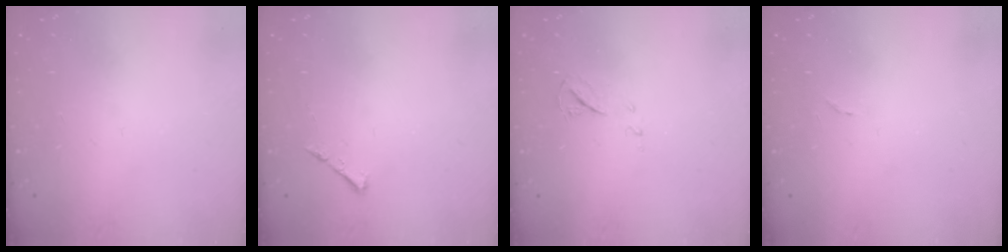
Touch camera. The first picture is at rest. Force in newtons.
{"total": 3.7, "press": 3.6, "slide": 0.5}
{"total": 5.8, "press": 5.8, "slide": 0.5}
{"total": 5.0, "press": 5.0, "slide": 0.3}